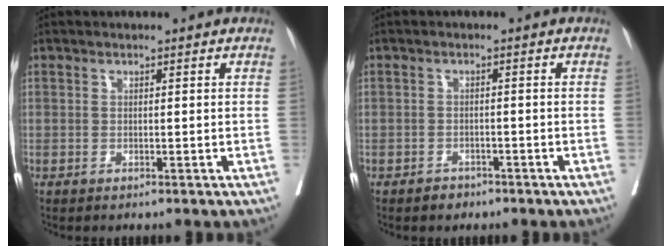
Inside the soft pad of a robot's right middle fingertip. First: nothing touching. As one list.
[{"total": 1.9, "force": [-1.4, 1.1, 0.3], "torque": [-0.010, 0.003, -0.021]}]